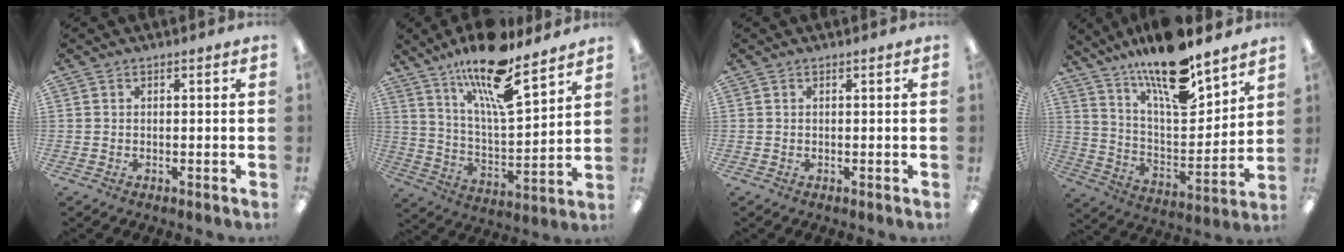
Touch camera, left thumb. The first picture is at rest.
{"total": 18.0, "force": [13.6, 4.5, 10.9], "torque": [-0.195, -0.082, 0.228]}
{"total": 0.0}
{"total": 18.0, "force": [14.1, 5.0, 10.1], "torque": [-0.183, -0.091, 0.240]}